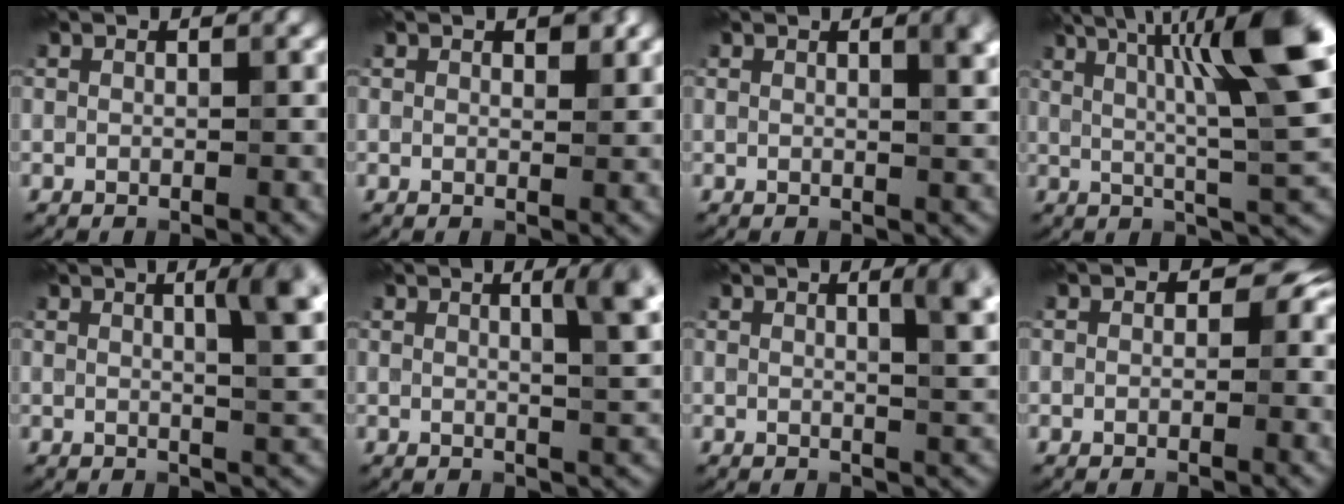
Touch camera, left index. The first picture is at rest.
{"total": 1.1, "force": [0.5, 0.5, 0.8], "torque": [-0.008, -0.001, 0.007]}
{"total": 2.5, "force": [0.8, 0.7, 2.3], "torque": [-0.018, 0.006, 0.006]}
{"total": 11.9, "force": [4.0, 1.8, 11.1], "torque": [-0.155, 0.016, 0.064]}
{"total": 5.3, "force": [1.7, 1.3, 4.9], "torque": [-0.049, 0.009, 0.022]}
{"total": 4.3, "force": [1.5, 1.0, 4.0], "torque": [-0.041, 0.005, 0.018]}
{"total": 3.9, "force": [1.3, 1.1, 3.6], "torque": [-0.034, 0.004, 0.014]}
{"total": 3.2, "force": [0.0, 2.5, 2.1], "torque": [0.003, 0.006, -0.012]}